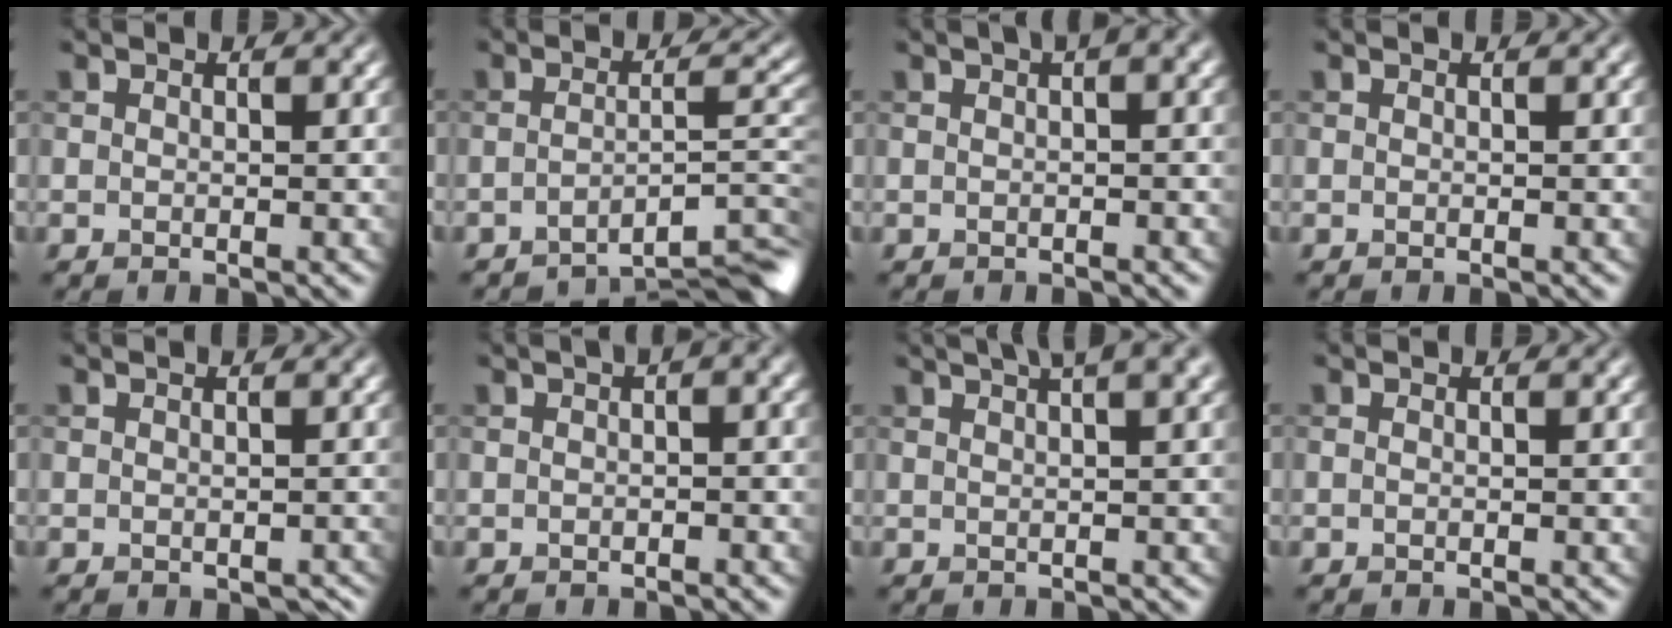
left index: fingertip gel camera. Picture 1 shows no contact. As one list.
[{"total": 6.1, "force": [-4.5, 1.0, 4.0], "torque": [-0.047, 0.003, -0.070]}, {"total": 2.7, "force": [1.0, 0.6, 2.4], "torque": [-0.028, 0.011, 0.007]}, {"total": 0.0}, {"total": 0.8, "force": [-0.4, 0.4, 0.6], "torque": [-0.010, -0.005, -0.002]}, {"total": 2.2, "force": [0.5, 0.5, 2.1], "torque": [-0.024, 0.008, 0.003]}, {"total": 5.5, "force": [3.6, 1.2, 4.0], "torque": [-0.037, 0.018, 0.037]}, {"total": 0.0}]